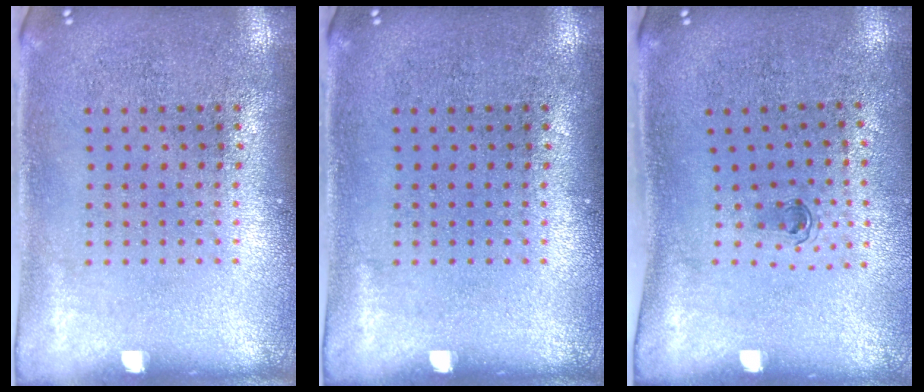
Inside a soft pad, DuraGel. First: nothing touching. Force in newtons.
{"total": 0.0}
{"total": 0.6, "press": 0.3, "slide": 0.5}